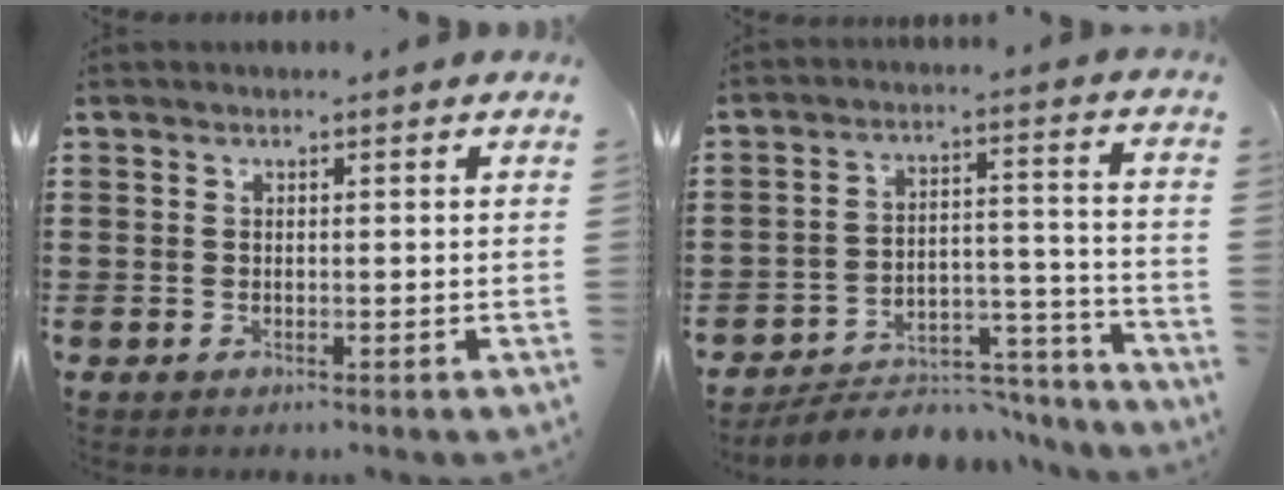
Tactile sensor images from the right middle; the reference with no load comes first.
{"total": 6.5, "force": [-6.1, 1.9, 1.4], "torque": [-0.017, 0.023, -0.116]}